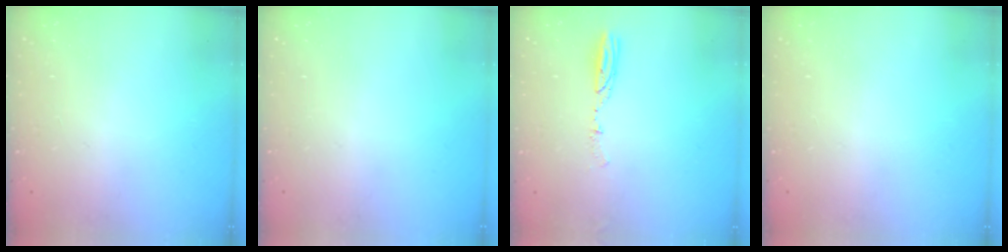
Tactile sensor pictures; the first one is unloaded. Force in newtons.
{"total": 0.0}
{"total": 4.5, "press": 4.3, "slide": 1.0}
{"total": 0.0}